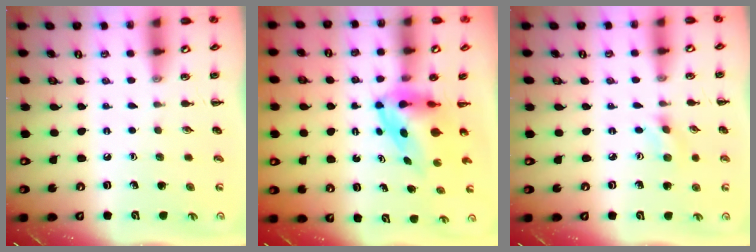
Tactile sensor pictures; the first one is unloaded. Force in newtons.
{"total": 4.7, "press": 4.5, "slide": 1.2}
{"total": 1.4, "press": 1.3, "slide": 0.5}